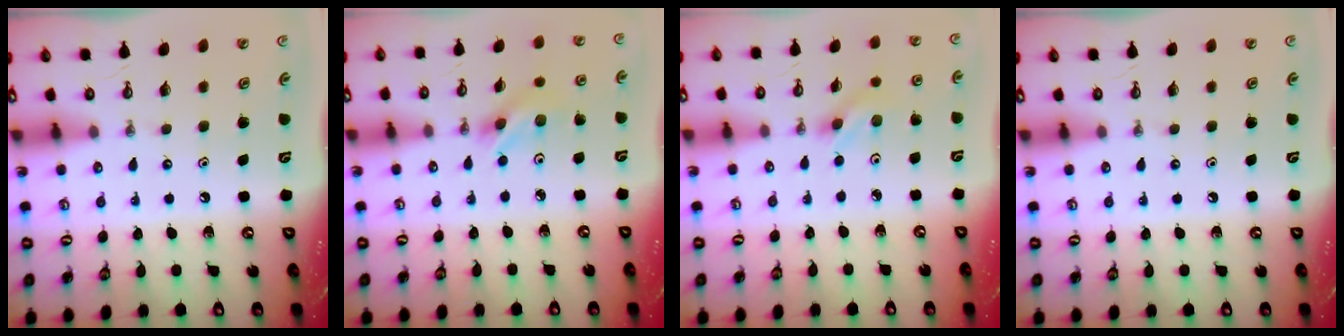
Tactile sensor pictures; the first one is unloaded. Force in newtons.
{"total": 3.8, "press": 3.8, "slide": 0.3}
{"total": 2.6, "press": 2.3, "slide": 1.3}
{"total": 0.0}